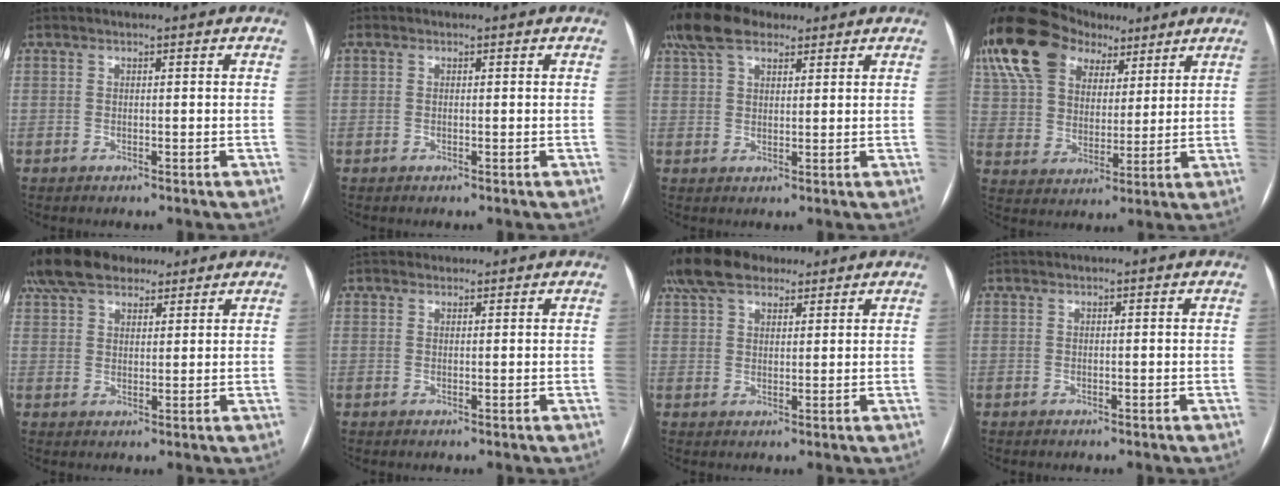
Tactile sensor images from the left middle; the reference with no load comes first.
{"total": 0.6, "force": [0.2, 0.5, 0.3], "torque": [-0.016, 0.014, 0.005]}
{"total": 8.9, "force": [6.6, 4.0, 4.5], "torque": [-0.097, 0.039, 0.125]}
{"total": 23.9, "force": [14.1, 15.3, 11.8], "torque": [-0.295, 0.093, 0.256]}
{"total": 12.0, "force": [9.4, 5.5, 5.2], "torque": [-0.101, 0.047, 0.167]}
{"total": 1.9, "force": [1.7, 0.9, -0.1], "torque": [0.011, 0.018, 0.024]}
{"total": 10.3, "force": [8.0, 4.7, 4.5], "torque": [-0.087, 0.043, 0.146]}
{"total": 0.6, "force": [0.5, 0.0, 0.3], "torque": [-0.009, 0.017, 0.010]}